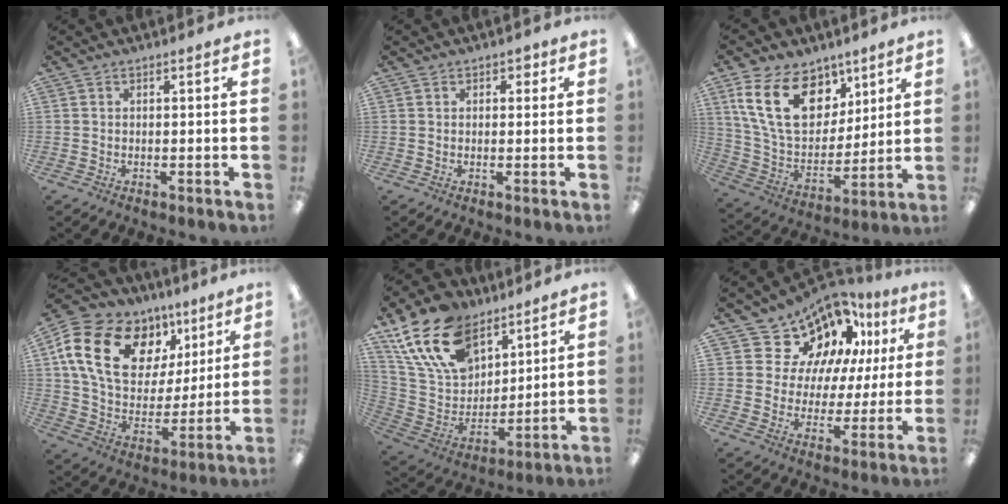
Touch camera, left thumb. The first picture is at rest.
{"total": 1.8, "force": [0.8, 1.4, 0.8], "torque": [0.001, -0.003, 0.009]}
{"total": 20.7, "force": [9.6, 13.6, 12.2], "torque": [-0.242, -0.023, 0.177]}
{"total": 21.8, "force": [9.3, 15.0, 12.7], "torque": [-0.227, -0.019, 0.172]}
{"total": 20.1, "force": [12.5, 12.3, 9.9], "torque": [-0.210, -0.054, 0.236]}
{"total": 15.0, "force": [10.9, 9.2, 4.7], "torque": [-0.109, -0.075, 0.202]}